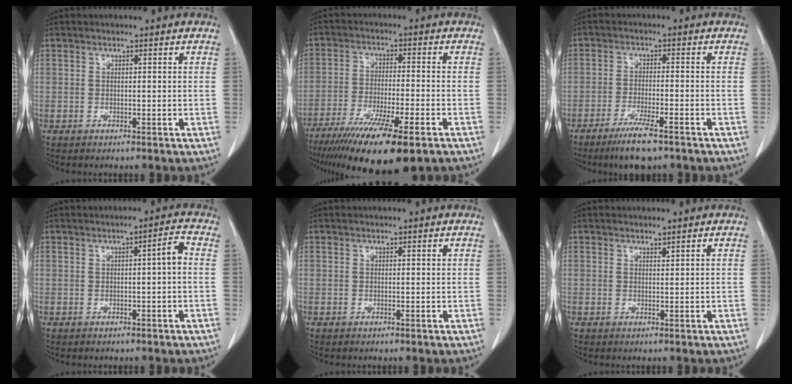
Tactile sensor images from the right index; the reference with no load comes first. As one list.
[{"total": 15.5, "force": [-10.5, 1.6, 11.4], "torque": [-0.182, -0.042, -0.170]}, {"total": 6.7, "force": [-4.7, 0.7, 4.7], "torque": [-0.084, -0.014, -0.076]}, {"total": 2.3, "force": [0.0, 0.1, 2.3], "torque": [-0.034, 0.006, 0.000]}, {"total": 0.0}, {"total": 0.6, "force": [0.5, -0.1, 0.1], "torque": [-0.009, -0.006, 0.011]}]